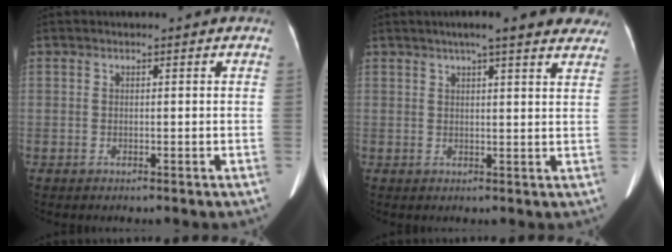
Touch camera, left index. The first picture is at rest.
{"total": 12.0, "force": [9.6, 1.7, 6.9], "torque": [-0.083, 0.022, 0.109]}